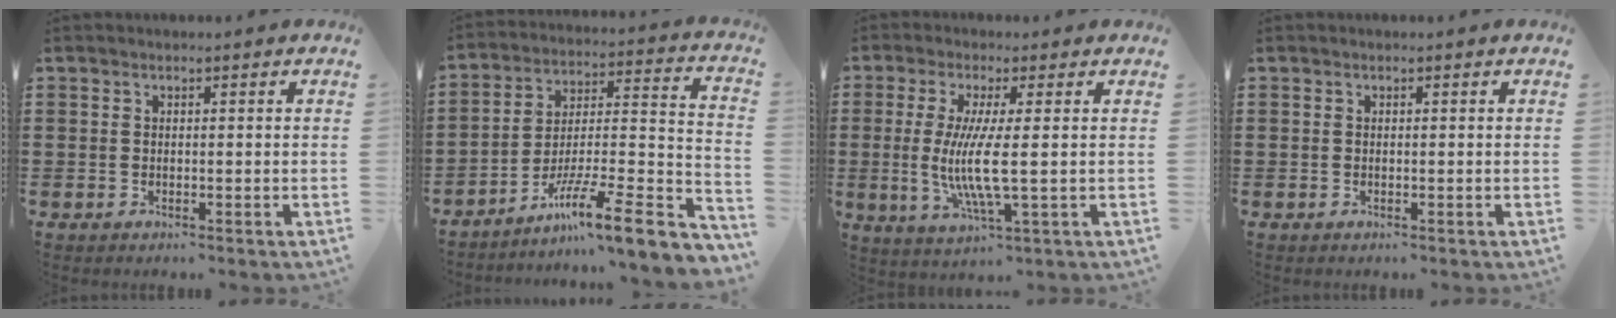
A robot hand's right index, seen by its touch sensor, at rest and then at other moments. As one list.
[{"total": 11.3, "force": [-7.5, 1.3, 8.4], "torque": [-0.124, 0.003, -0.136]}, {"total": 8.0, "force": [0.0, 0.8, 8.0], "torque": [-0.173, -0.017, -0.009]}, {"total": 0.0}]